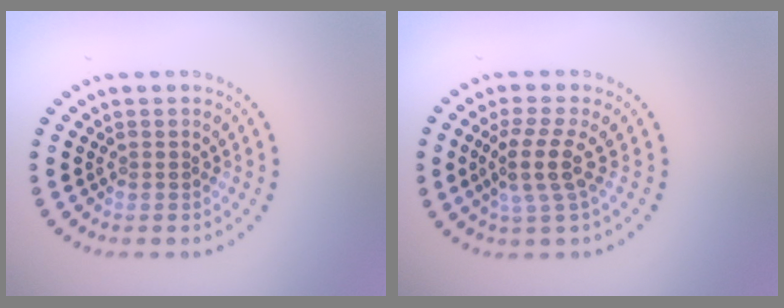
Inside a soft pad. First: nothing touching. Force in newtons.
{"total": 3.2, "press": 2.3, "slide": 2.2}